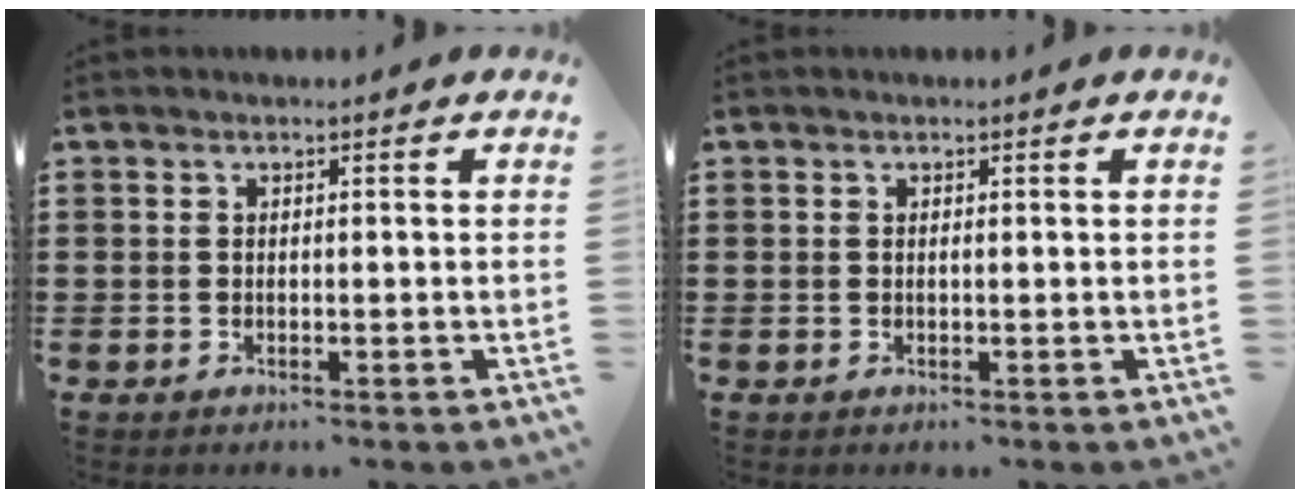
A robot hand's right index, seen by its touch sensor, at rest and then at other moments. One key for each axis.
{"total": 0.0}